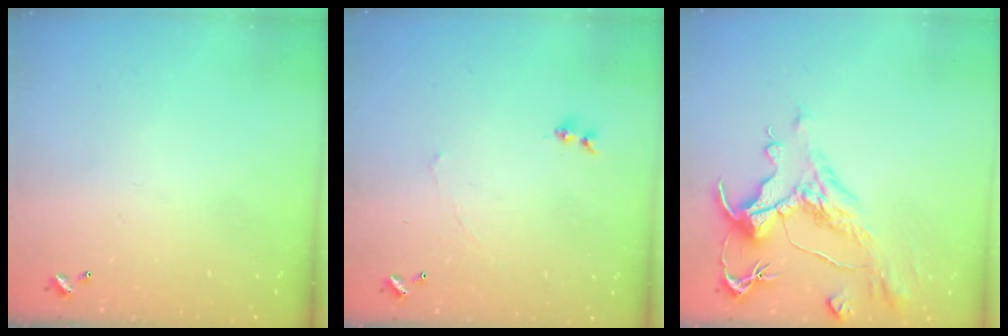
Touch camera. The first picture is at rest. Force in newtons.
{"total": 0.7, "press": 0.1, "slide": 0.7}
{"total": 2.6, "press": 2.1, "slide": 1.6}